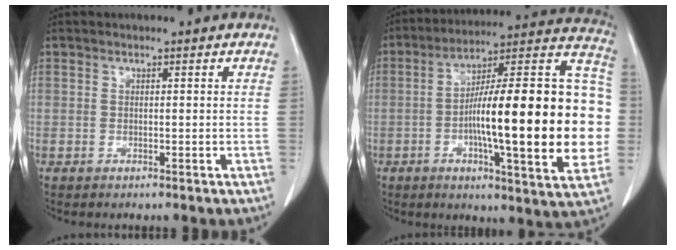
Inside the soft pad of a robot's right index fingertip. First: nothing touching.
{"total": 27.8, "force": [-2.7, 4.1, 27.4], "torque": [-0.334, 0.028, -0.048]}